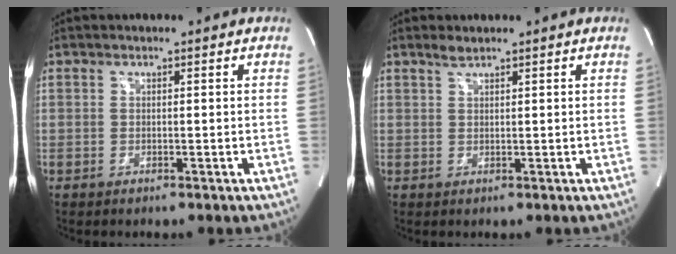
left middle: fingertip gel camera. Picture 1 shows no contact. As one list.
[{"total": 1.4, "force": [1.3, 0.0, 0.6], "torque": [-0.016, 0.004, 0.029]}]